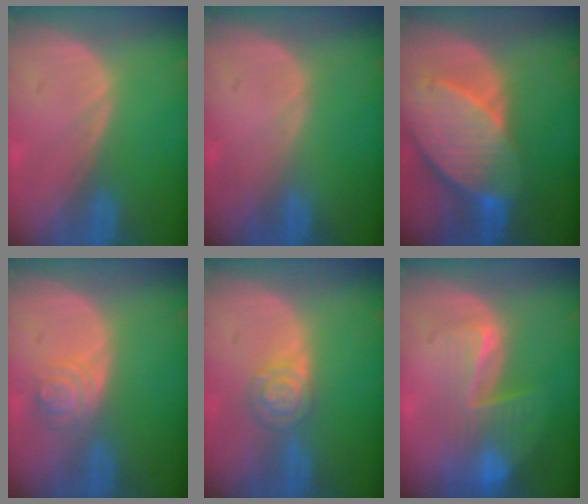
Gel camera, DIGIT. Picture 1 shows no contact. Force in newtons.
{"total": 0.0}
{"total": 10.7, "press": 9.4, "slide": 5.0}
{"total": 3.9, "press": 3.7, "slide": 1.1}
{"total": 4.3, "press": 4.3, "slide": 0.0}
{"total": 8.4, "press": 7.2, "slide": 4.3}